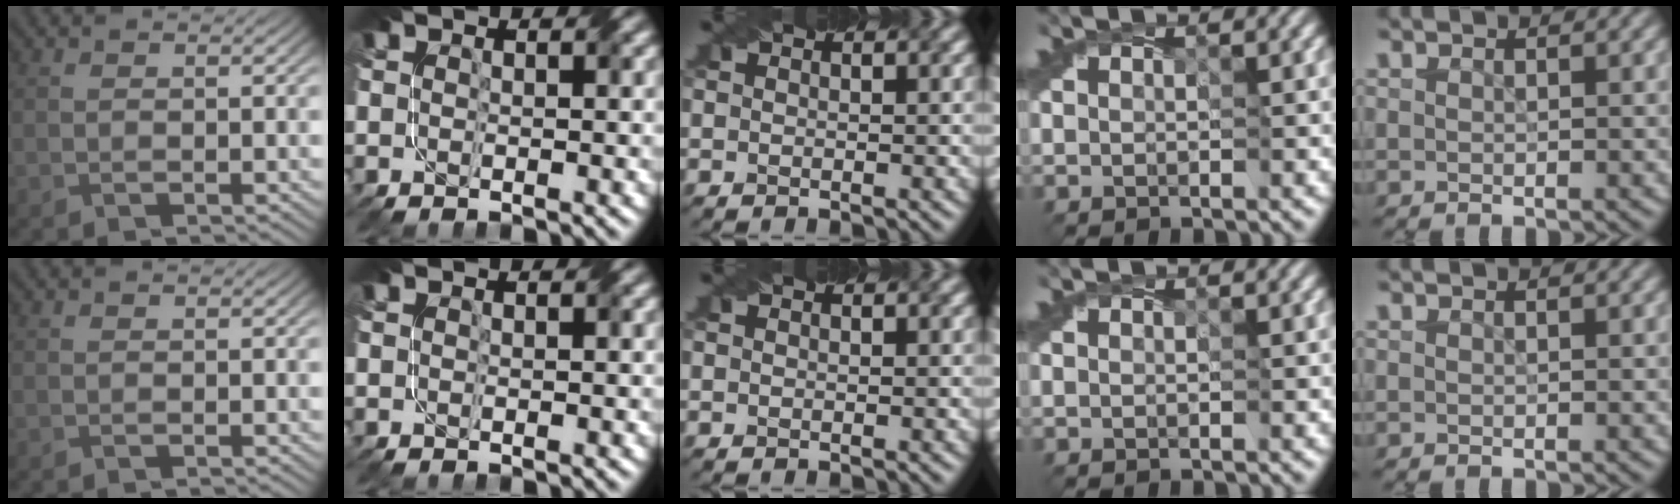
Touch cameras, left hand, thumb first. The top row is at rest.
{}